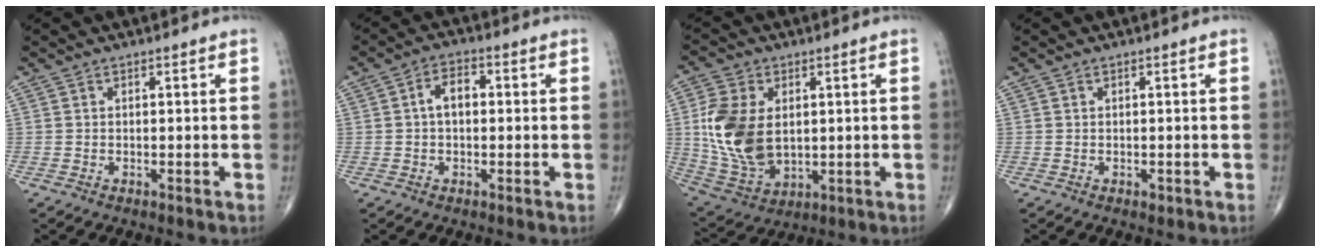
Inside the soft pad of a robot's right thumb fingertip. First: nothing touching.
{"total": 4.6, "force": [0.3, 2.9, 3.6], "torque": [-0.055, 0.018, -0.003]}
{"total": 15.3, "force": [1.6, 10.1, 11.4], "torque": [-0.220, -0.012, 0.043]}
{"total": 0.7, "force": [-0.2, 0.5, 0.4], "torque": [-0.005, -0.001, -0.002]}